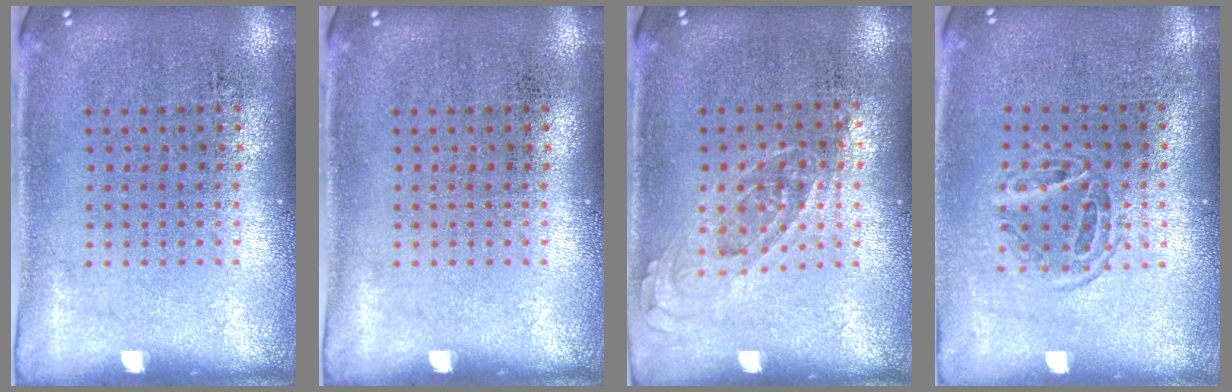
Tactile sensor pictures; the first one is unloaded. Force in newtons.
{"total": 0.0}
{"total": 0.7, "press": 0.7, "slide": 0.3}
{"total": 1.2, "press": 1.0, "slide": 0.6}